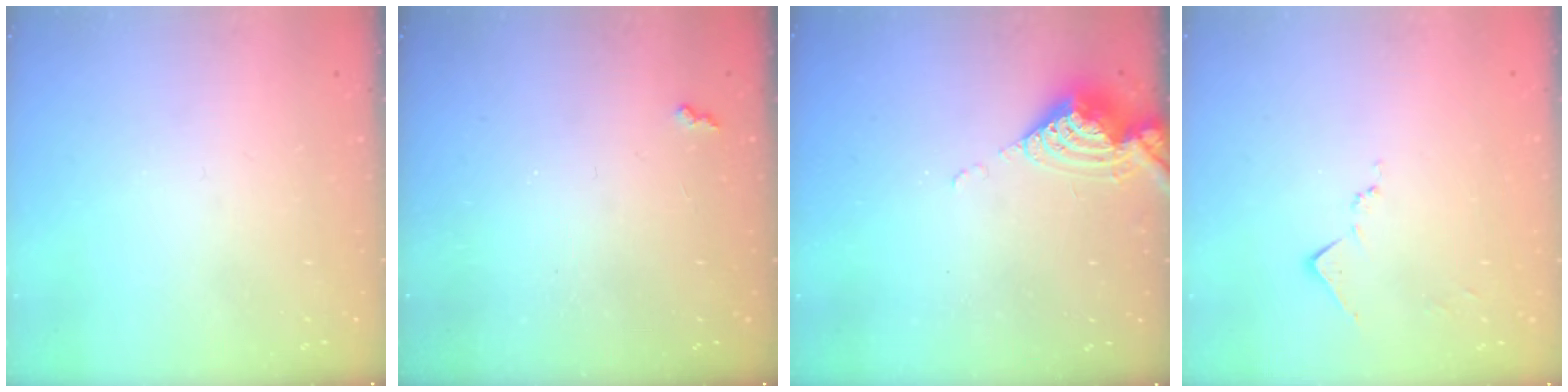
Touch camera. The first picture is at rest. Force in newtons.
{"total": 2.7, "press": 2.7, "slide": 0.5}
{"total": 7.9, "press": 7.8, "slide": 0.8}
{"total": 7.3, "press": 7.2, "slide": 0.7}